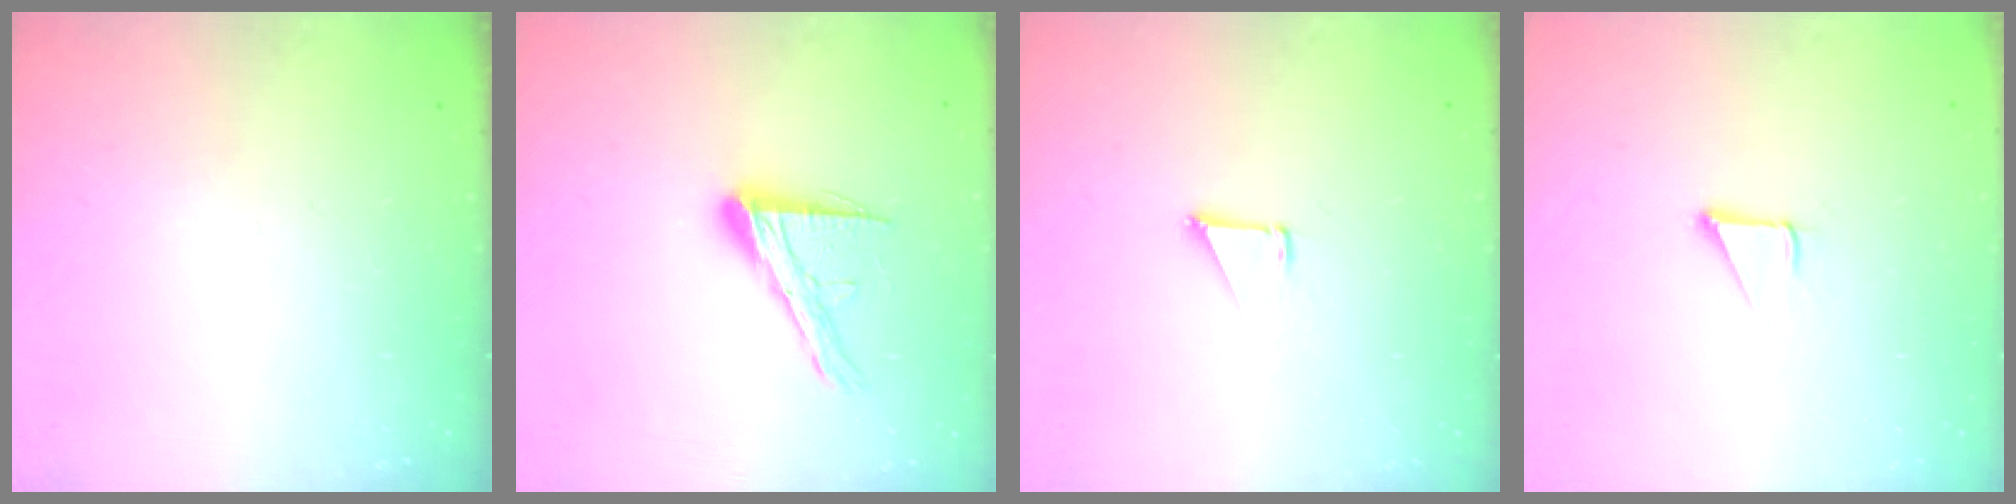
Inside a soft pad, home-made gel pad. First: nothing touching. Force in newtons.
{"total": 12.0, "press": 12.0, "slide": 0.9}
{"total": 1.1, "press": 1.1, "slide": 0.1}
{"total": 1.9, "press": 1.9, "slide": 0.1}